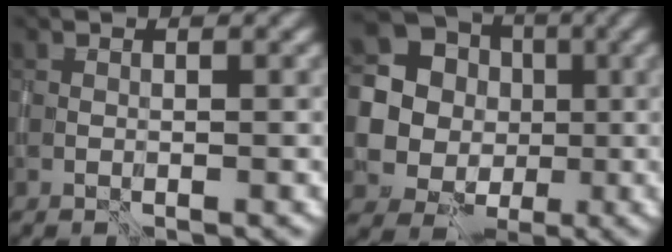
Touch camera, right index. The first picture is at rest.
{"total": 18.6, "force": [2.9, 17.6, 5.1], "torque": [-0.148, 0.004, 0.034]}